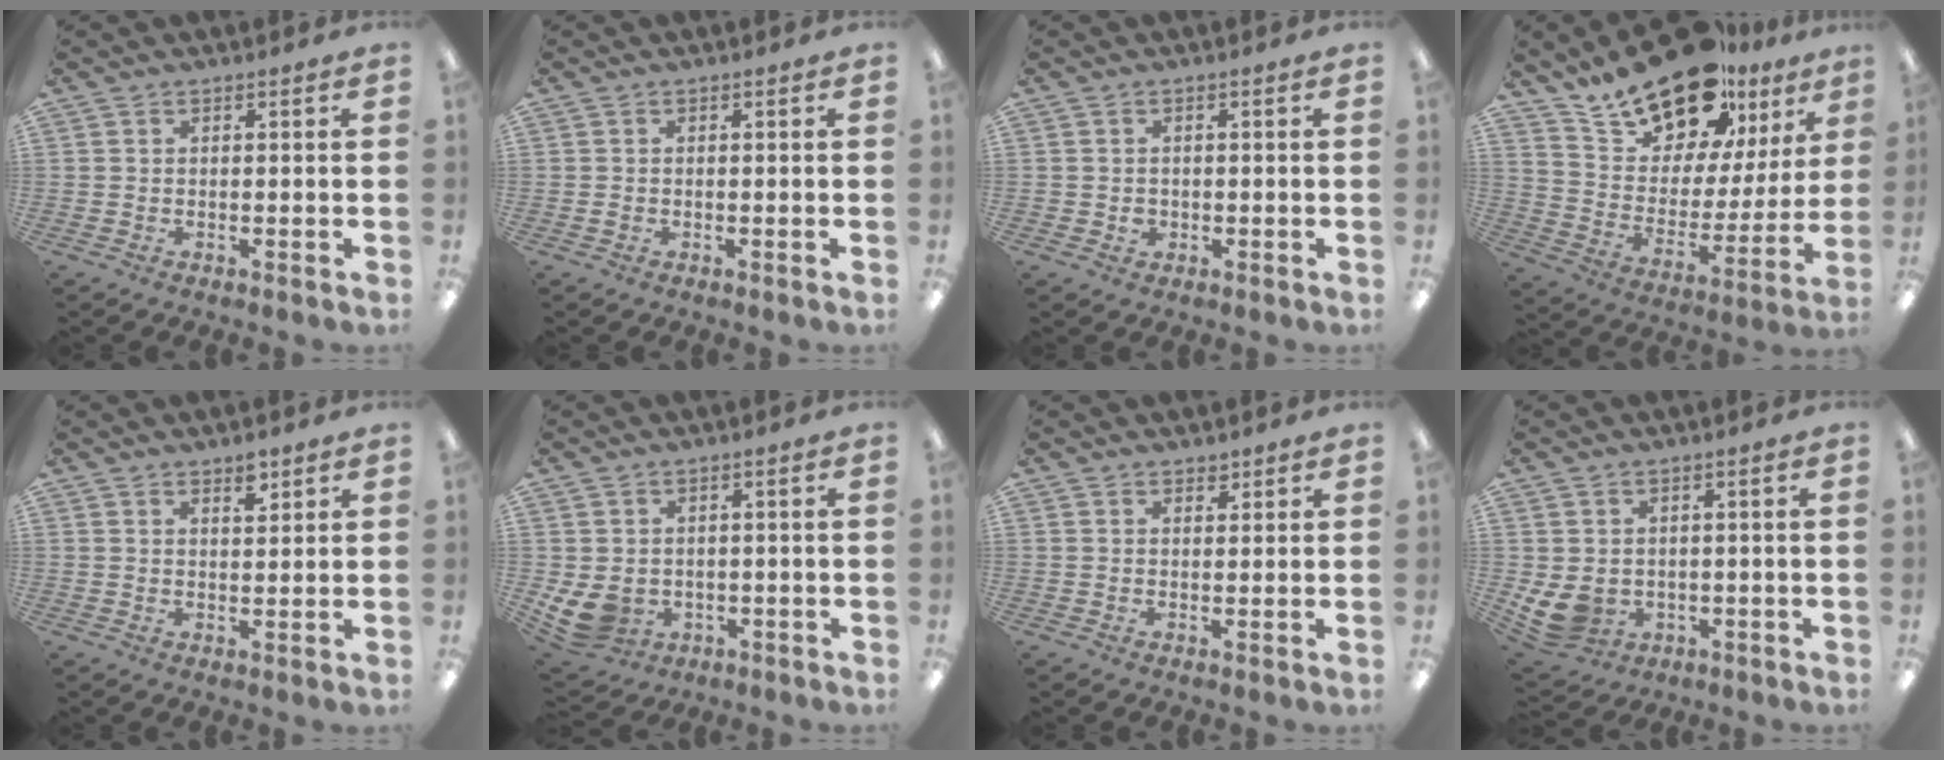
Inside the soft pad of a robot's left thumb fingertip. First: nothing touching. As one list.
[{"total": 0.6, "force": [-0.2, 0.5, 0.3], "torque": [-0.005, 0.002, -0.004]}, {"total": 1.8, "force": [-0.1, 1.6, 0.7], "torque": [-0.007, 0.001, -0.006]}, {"total": 19.8, "force": [16.7, 8.0, 7.0], "torque": [-0.135, -0.124, 0.300]}, {"total": 3.8, "force": [2.9, 1.7, 1.8], "torque": [-0.008, -0.018, 0.046]}, {"total": 6.4, "force": [-0.6, 5.4, 3.3], "torque": [-0.086, 0.000, -0.008]}, {"total": 1.8, "force": [1.6, 0.8, 0.4], "torque": [0.001, -0.005, 0.028]}, {"total": 6.4, "force": [0.0, 5.4, 3.4], "torque": [-0.088, -0.005, 0.002]}]